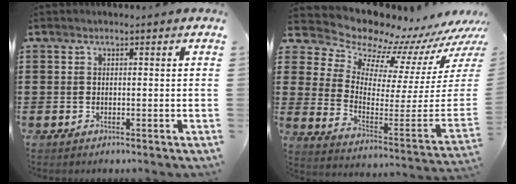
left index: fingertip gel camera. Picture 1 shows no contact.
{"total": 7.5, "force": [7.2, 2.0, -0.2], "torque": [-0.019, -0.103, 0.113]}